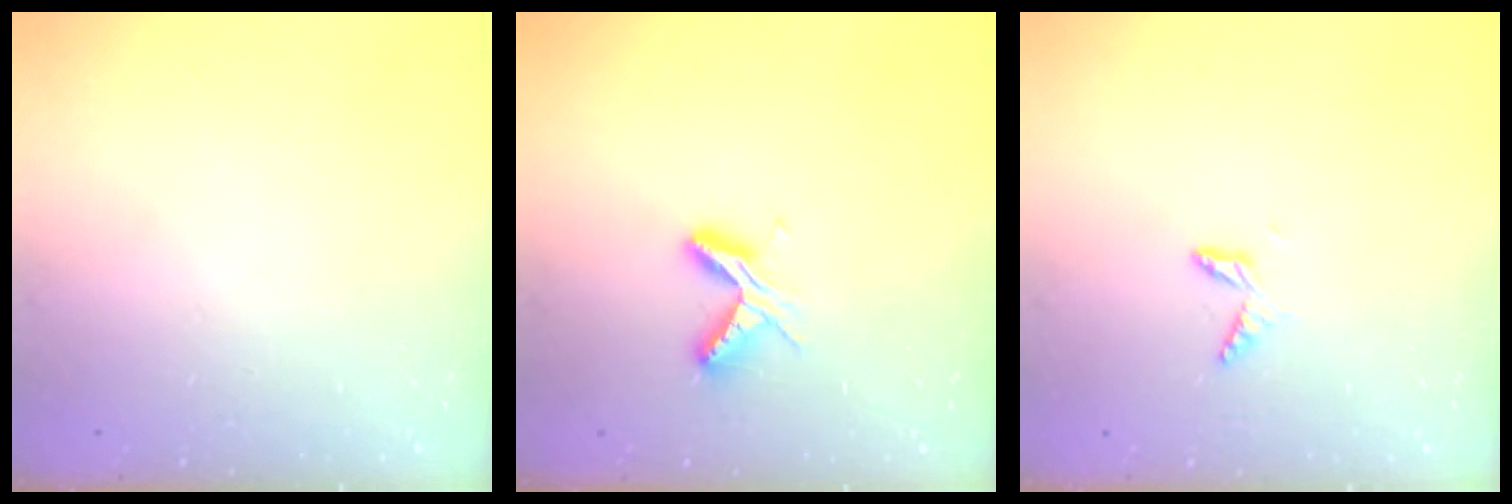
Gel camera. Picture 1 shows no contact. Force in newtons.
{"total": 5.4, "press": 5.3, "slide": 0.6}
{"total": 4.6, "press": 4.6, "slide": 0.4}